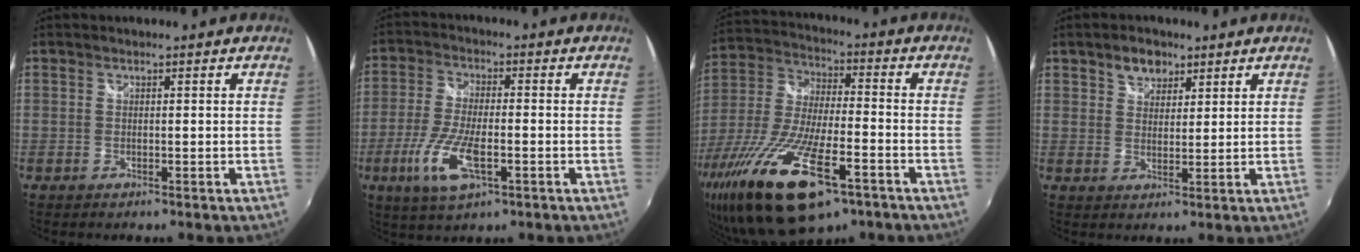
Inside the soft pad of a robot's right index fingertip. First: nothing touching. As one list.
[{"total": 10.3, "force": [-4.0, 3.3, 9.0], "torque": [-0.193, -0.014, -0.076]}, {"total": 24.0, "force": [-13.6, 7.9, 18.1], "torque": [-0.373, -0.063, -0.247]}, {"total": 4.6, "force": [2.9, 3.1, 1.8], "torque": [-0.020, 0.009, 0.051]}]